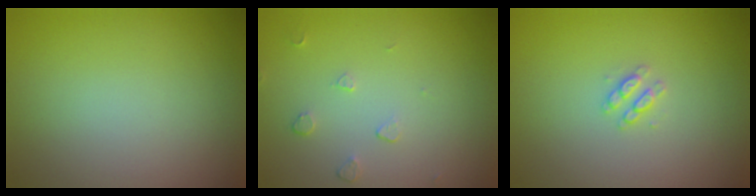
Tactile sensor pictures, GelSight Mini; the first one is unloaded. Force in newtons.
{"total": 0.9, "press": 0.6, "slide": 0.7}
{"total": 1.4, "press": 1.3, "slide": 0.3}